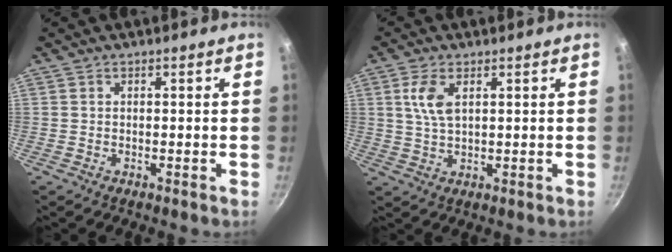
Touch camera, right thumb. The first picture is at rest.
{"total": 5.2, "force": [1.7, 2.5, 4.3], "torque": [-0.086, -0.003, 0.035]}